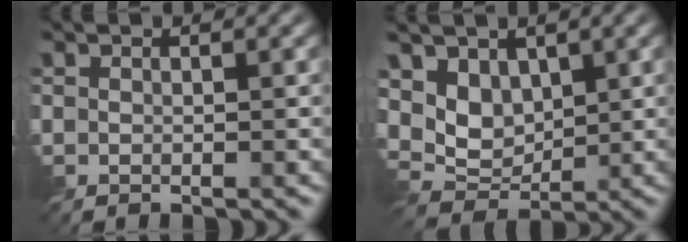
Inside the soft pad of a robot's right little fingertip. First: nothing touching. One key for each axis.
{"total": 4.9, "fx": 1.5, "fy": 3.6, "fz": 2.9, "tx": -0.060, "ty": -0.008, "tz": 0.019}